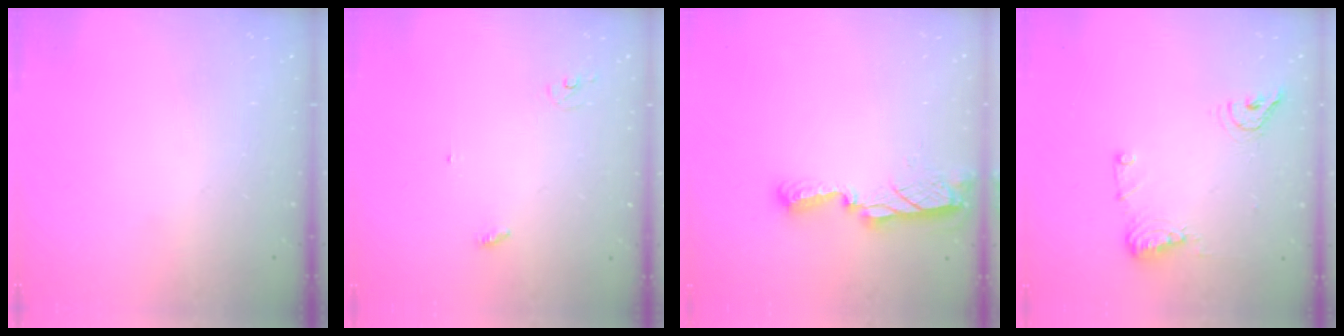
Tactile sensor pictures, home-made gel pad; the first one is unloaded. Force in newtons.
{"total": 2.8, "press": 2.8, "slide": 0.2}
{"total": 7.8, "press": 7.7, "slide": 0.3}
{"total": 8.9, "press": 8.7, "slide": 1.7}